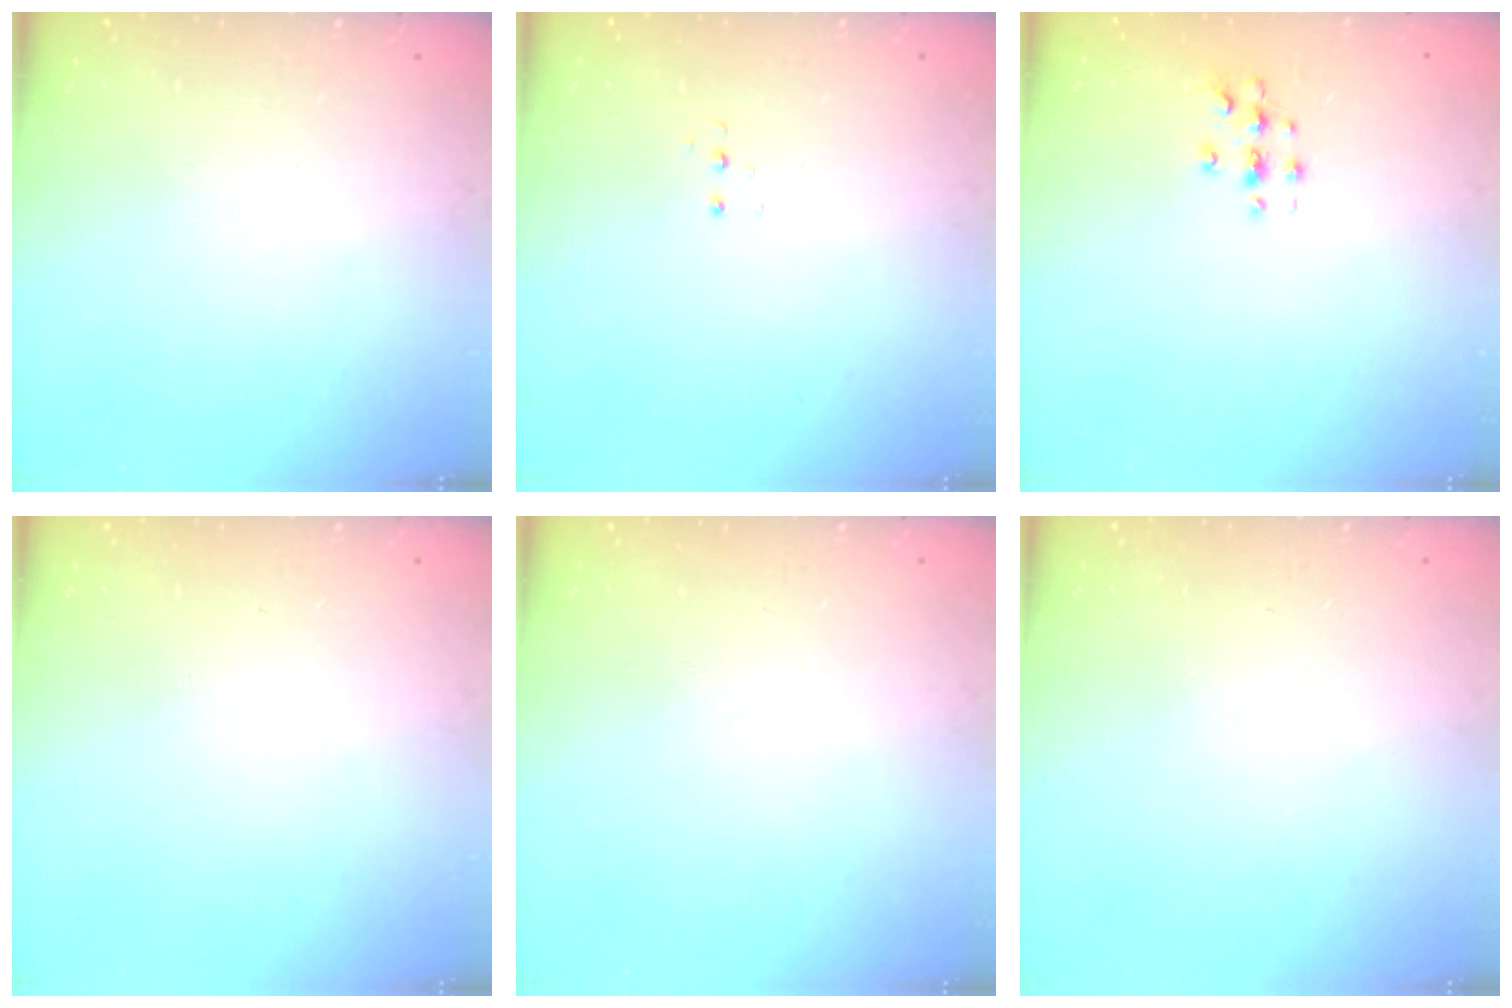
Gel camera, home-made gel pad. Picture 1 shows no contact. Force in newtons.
{"total": 3.3, "press": 3.2, "slide": 0.6}
{"total": 2.7, "press": 2.7, "slide": 0.3}
{"total": 0.0}
{"total": 0.0}
{"total": 0.0}